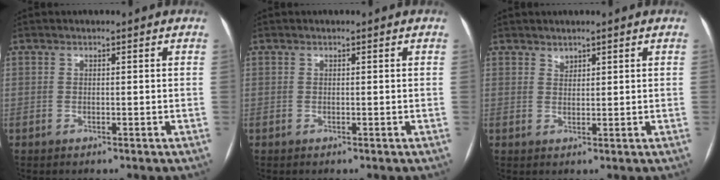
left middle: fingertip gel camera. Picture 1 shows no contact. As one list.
[{"total": 0.0}, {"total": 1.1, "force": [1.0, 0.5, 0.2], "torque": [-0.001, -0.001, 0.017]}]